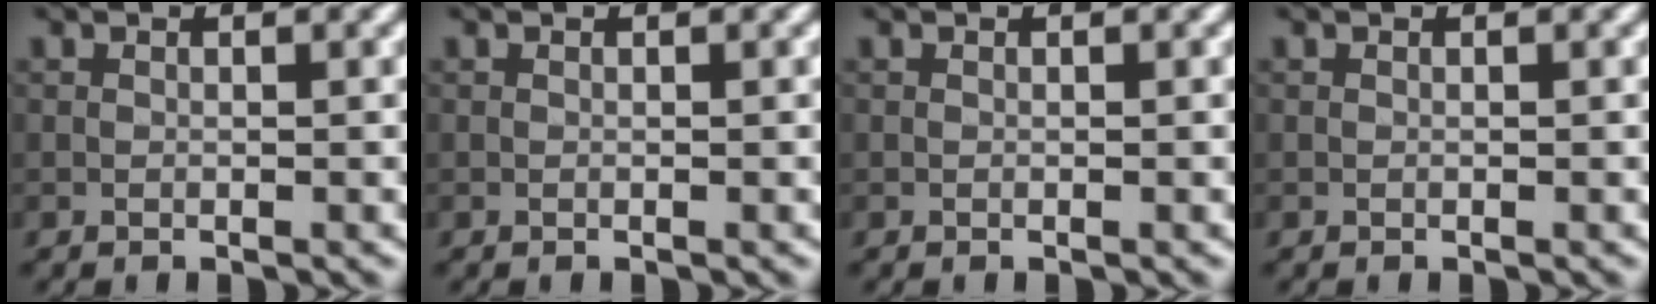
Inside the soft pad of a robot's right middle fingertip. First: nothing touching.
{"total": 0.0}
{"total": 0.0}
{"total": 0.0}